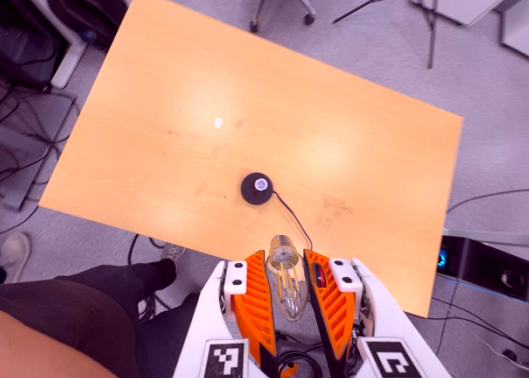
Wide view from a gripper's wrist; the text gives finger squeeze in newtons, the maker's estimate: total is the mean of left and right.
{"total": 10.0, "left": 9.7, "right": 10.3}